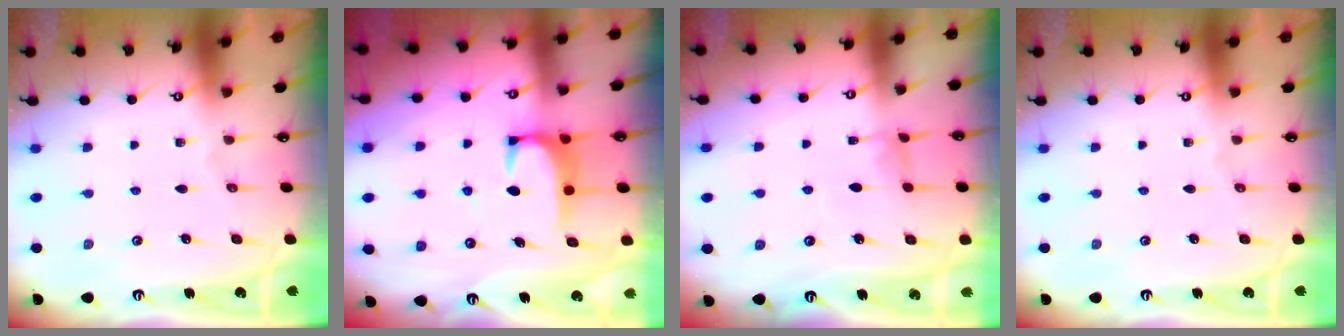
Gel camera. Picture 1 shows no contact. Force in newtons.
{"total": 2.7, "press": 2.6, "slide": 0.7}
{"total": 1.5, "press": 1.5, "slide": 0.4}
{"total": 0.0}